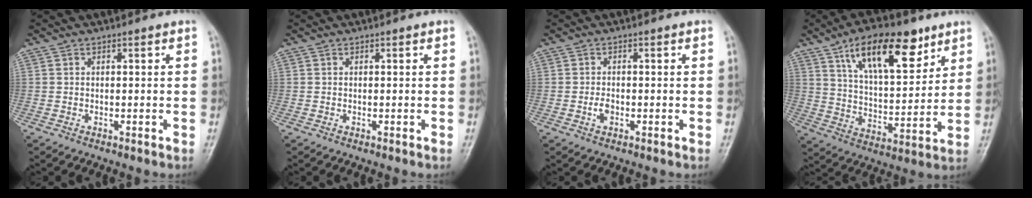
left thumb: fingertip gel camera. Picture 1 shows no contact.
{"total": 0.0}
{"total": 1.8, "force": [-0.6, 1.2, 1.2], "torque": [-0.021, 0.003, -0.013]}
{"total": 17.9, "force": [10.0, 7.6, 12.7], "torque": [-0.166, -0.042, 0.172]}